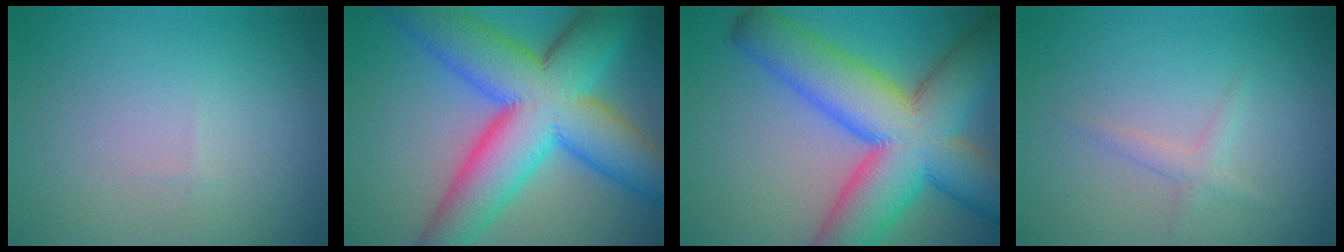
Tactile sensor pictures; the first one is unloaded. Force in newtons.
{"total": 14.5, "press": 14.5, "slide": 0.3}
{"total": 13.6, "press": 13.6, "slide": 0.6}
{"total": 1.2, "press": 1.2, "slide": 0.1}